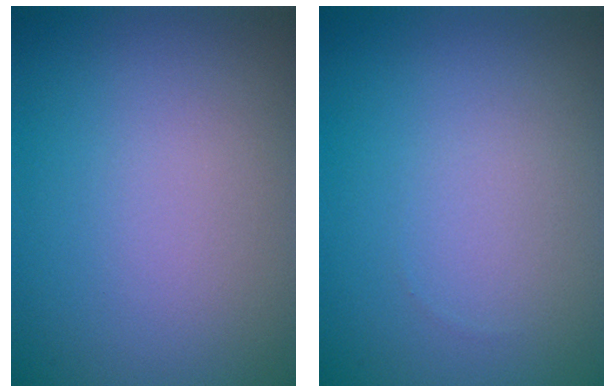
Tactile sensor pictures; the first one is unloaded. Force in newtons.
{"total": 0.0}